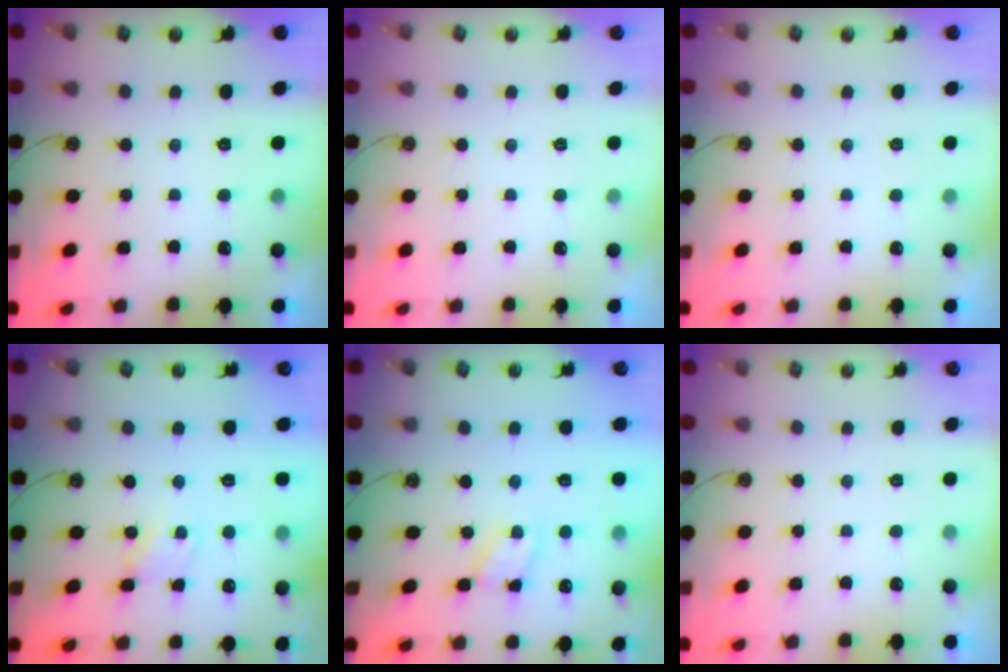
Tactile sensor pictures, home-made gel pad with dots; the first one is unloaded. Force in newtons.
{"total": 0.0}
{"total": 0.0}
{"total": 1.1, "press": 1.0, "slide": 0.1}
{"total": 3.3, "press": 3.3, "slide": 0.2}
{"total": 0.0}